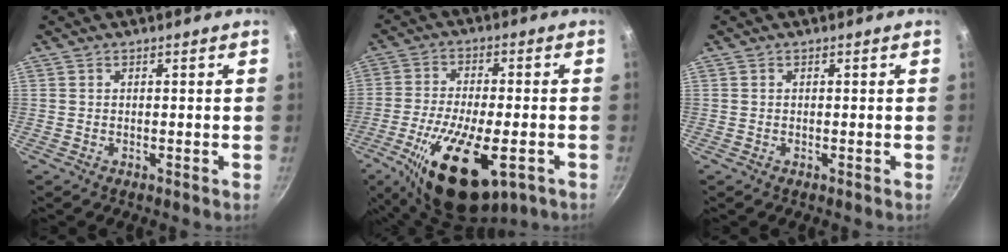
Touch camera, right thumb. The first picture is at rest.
{"total": 18.2, "force": [-7.5, 7.3, 14.9], "torque": [-0.254, 0.003, -0.119]}
{"total": 0.0}